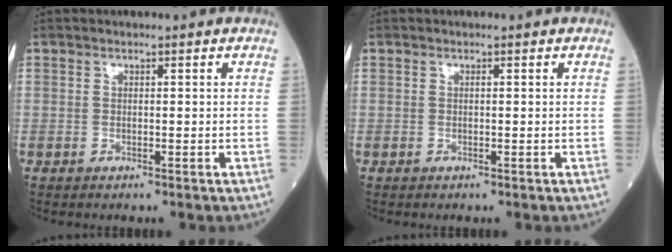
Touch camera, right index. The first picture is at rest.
{"total": 0.0}